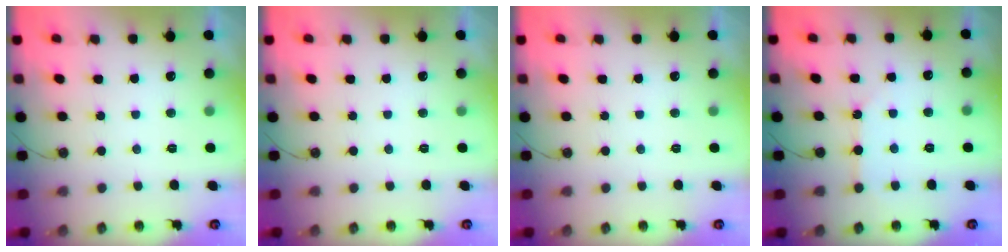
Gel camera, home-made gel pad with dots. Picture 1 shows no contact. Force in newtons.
{"total": 0.0}
{"total": 0.0}
{"total": 2.8, "press": 2.7, "slide": 0.4}